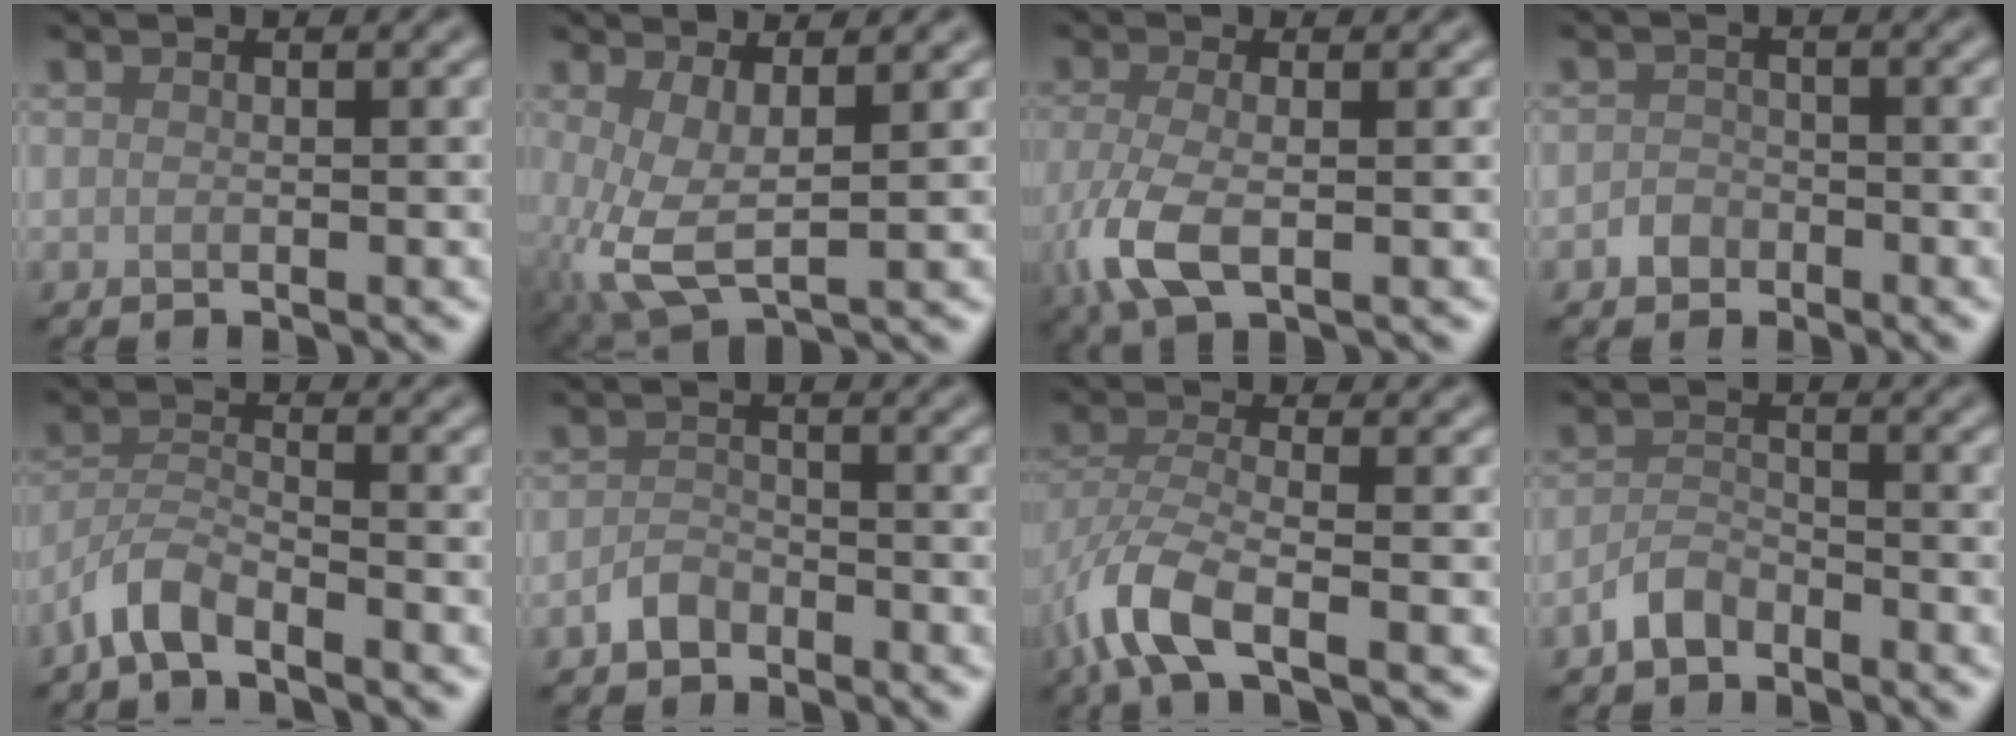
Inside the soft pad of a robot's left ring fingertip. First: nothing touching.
{"total": 5.0, "force": [0.1, 2.0, 4.6], "torque": [-0.106, -0.006, 0.004]}
{"total": 4.8, "force": [-1.4, 2.1, 4.1], "torque": [-0.104, -0.009, -0.030]}
{"total": 1.6, "force": [-0.9, 1.3, 0.3], "torque": [0.004, 0.003, -0.018]}
{"total": 3.2, "force": [-2.7, 0.7, 1.6], "torque": [-0.032, 0.005, -0.064]}
{"total": 2.0, "force": [-1.5, 1.2, 0.5], "torque": [-0.007, 0.006, -0.032]}
{"total": 5.6, "force": [-3.0, 2.1, 4.3], "torque": [-0.098, -0.008, -0.073]}
{"total": 2.3, "force": [-1.9, 1.1, 0.8], "torque": [-0.014, 0.008, -0.041]}